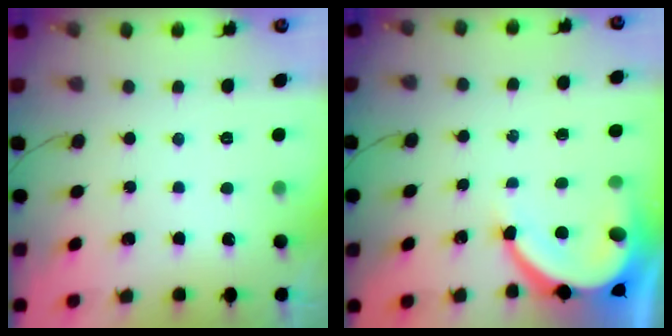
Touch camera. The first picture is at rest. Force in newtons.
{"total": 9.3, "press": 9.3, "slide": 1.3}